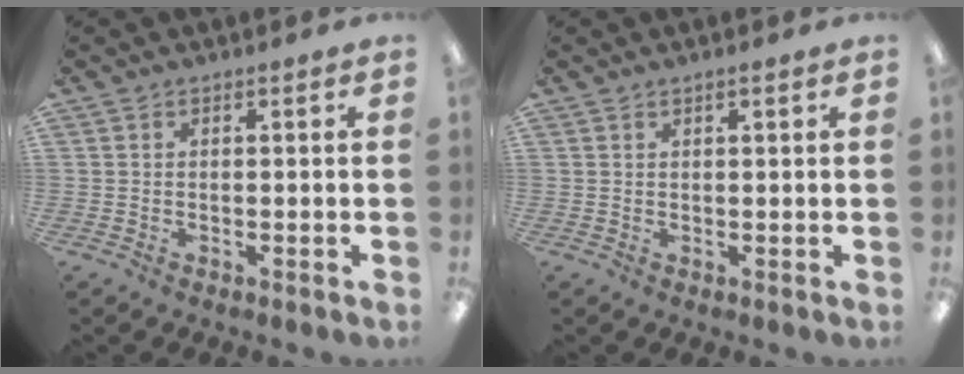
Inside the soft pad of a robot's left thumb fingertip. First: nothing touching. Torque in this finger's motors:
{"motor_torque": [-0.35, -0.29, 0.02, -0.05, 0.04]}